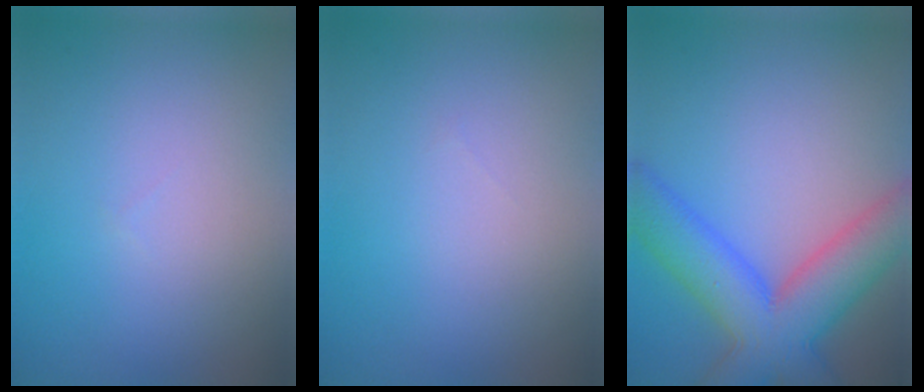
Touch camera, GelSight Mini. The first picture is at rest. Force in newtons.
{"total": 0.0}
{"total": 9.6, "press": 9.6, "slide": 0.4}